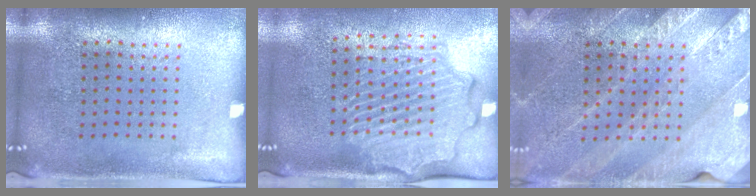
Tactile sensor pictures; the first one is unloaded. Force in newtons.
{"total": 2.6, "press": 2.3, "slide": 1.2}
{"total": 2.9, "press": 2.7, "slide": 0.9}